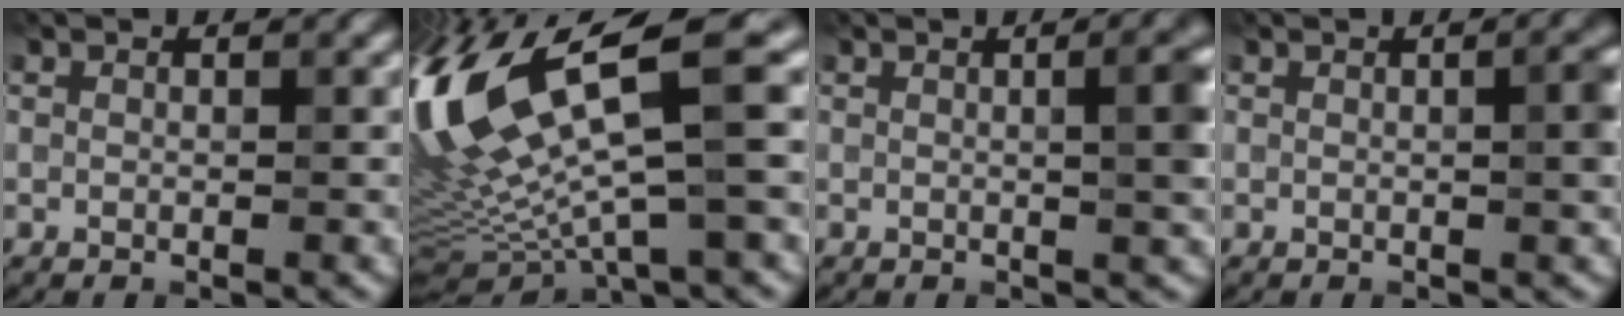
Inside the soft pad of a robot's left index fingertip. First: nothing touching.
{"total": 15.3, "force": [2.5, 3.6, 14.7], "torque": [-0.302, 0.005, 0.063]}
{"total": 5.3, "force": [0.5, 1.9, 4.9], "torque": [-0.036, 0.017, 0.004]}
{"total": 3.5, "force": [0.2, 1.2, 3.3], "torque": [-0.031, 0.012, 0.002]}